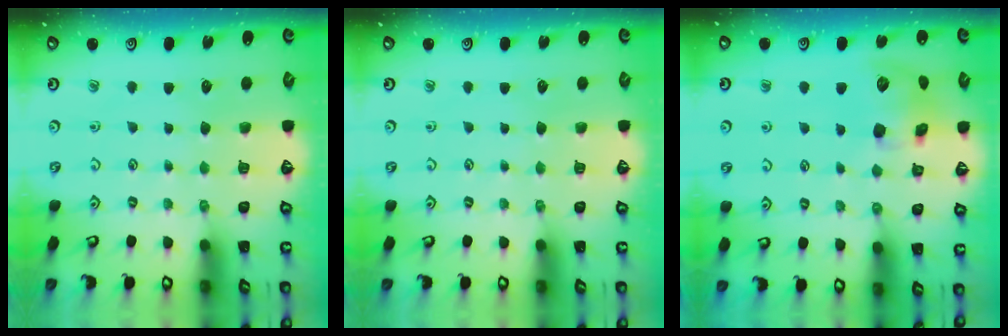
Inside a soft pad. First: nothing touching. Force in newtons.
{"total": 0.0}
{"total": 10.7, "press": 10.6, "slide": 1.8}